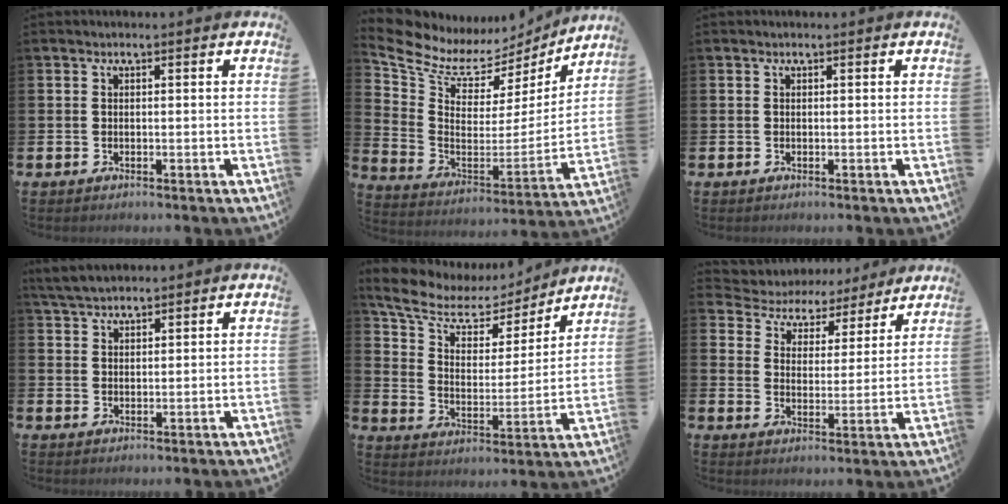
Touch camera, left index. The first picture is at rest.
{"total": 8.7, "force": [7.3, 4.3, 2.1], "torque": [-0.095, -0.053, 0.126]}
{"total": 0.0}
{"total": 3.9, "force": [3.8, 0.8, 0.8], "torque": [-0.025, -0.010, 0.071]}
{"total": 7.9, "force": [6.2, 4.1, 2.9], "torque": [-0.099, -0.034, 0.107]}
{"total": 5.1, "force": [4.5, 2.4, 0.0], "torque": [-0.031, -0.038, 0.073]}